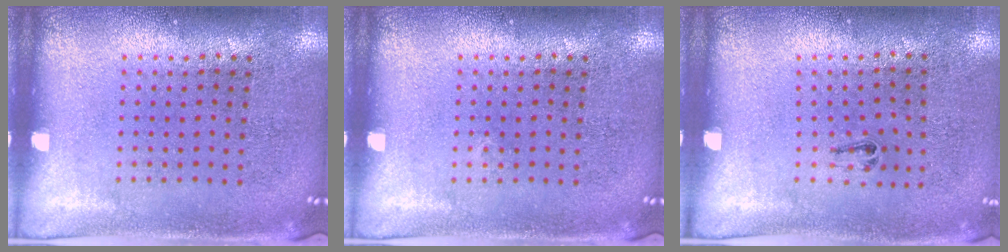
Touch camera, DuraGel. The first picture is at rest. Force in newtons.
{"total": 0.0}
{"total": 0.5, "press": 0.3, "slide": 0.5}